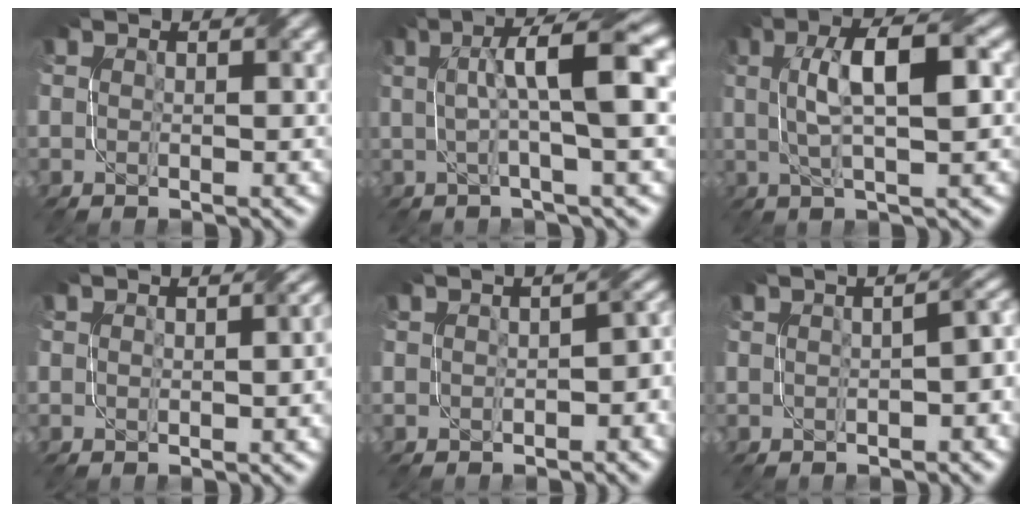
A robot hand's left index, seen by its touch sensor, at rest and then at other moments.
{"total": 7.9, "force": [1.5, 1.4, 7.7], "torque": [-0.111, 0.018, 0.020]}
{"total": 6.7, "force": [1.2, 1.8, 6.4], "torque": [-0.110, 0.012, 0.018]}
{"total": 2.4, "force": [-0.1, 1.0, 2.2], "torque": [-0.029, 0.001, 0.004]}
{"total": 3.3, "force": [-0.7, 1.6, 2.8], "torque": [-0.027, 0.002, -0.008]}
{"total": 4.3, "force": [-0.4, 1.6, 4.0], "torque": [-0.035, 0.007, 0.002]}